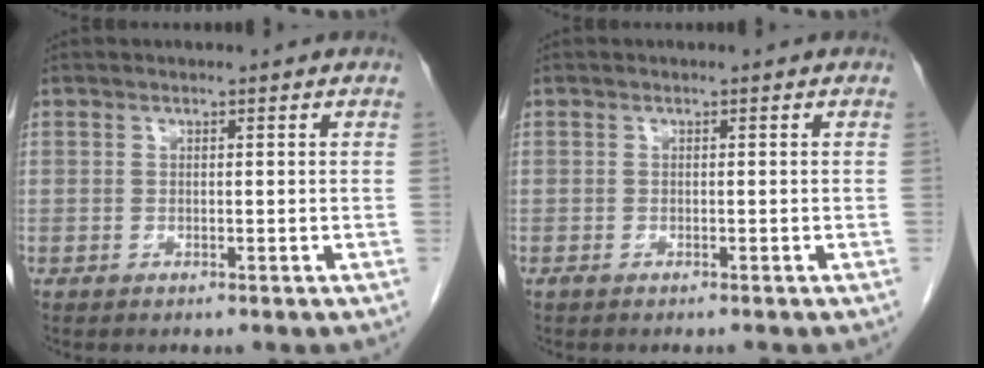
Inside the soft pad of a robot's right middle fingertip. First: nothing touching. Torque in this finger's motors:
{"motor_torque": [-0.12, -0.01, 0.04, 0.00]}